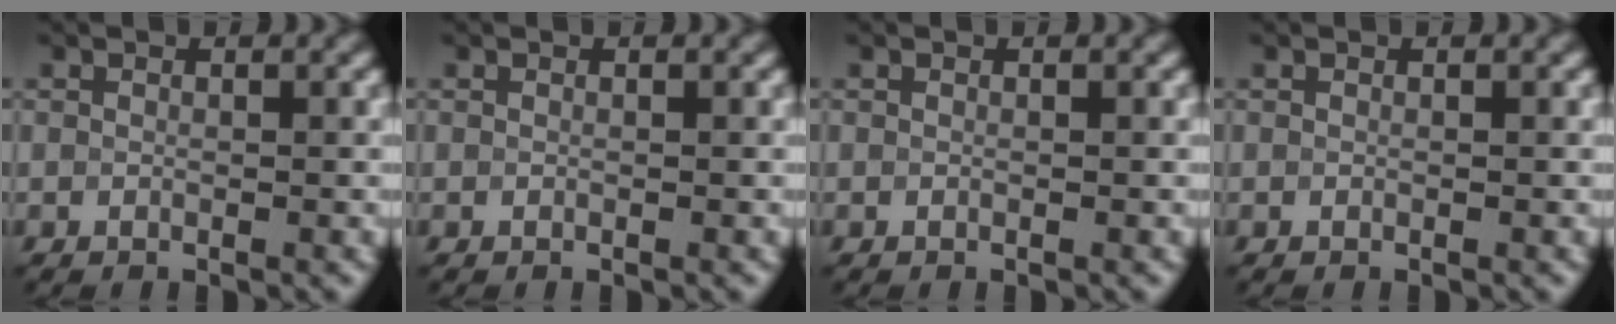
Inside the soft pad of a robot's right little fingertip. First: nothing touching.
{"total": 0.0}
{"total": 0.0}
{"total": 0.0}